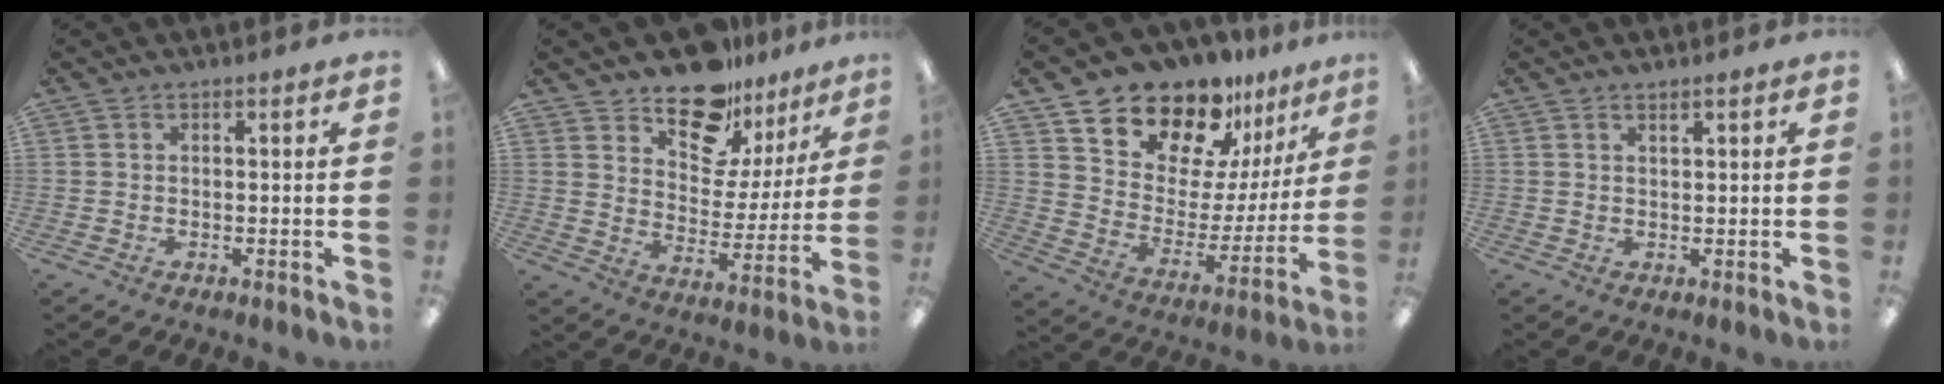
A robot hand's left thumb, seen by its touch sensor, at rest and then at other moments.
{"total": 16.1, "force": [13.0, 7.9, 5.3], "torque": [-0.082, -0.101, 0.234]}
{"total": 16.2, "force": [14.6, 6.4, 2.8], "torque": [-0.077, -0.133, 0.266]}
{"total": 1.0, "force": [1.0, 0.2, 0.3], "torque": [-0.008, -0.001, 0.018]}